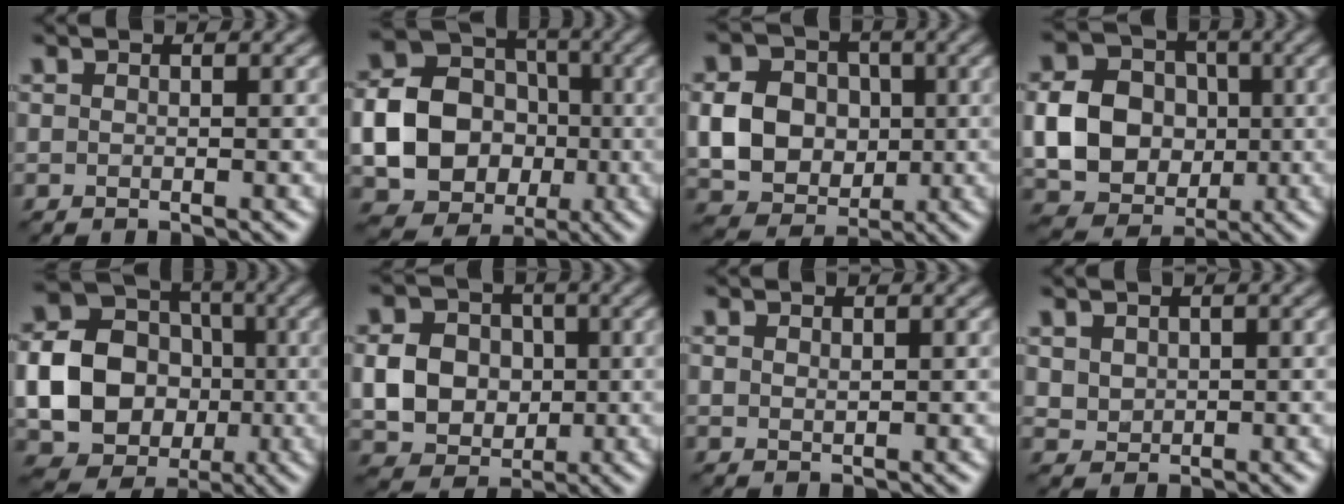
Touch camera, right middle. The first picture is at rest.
{"total": 10.8, "force": [-1.8, 9.3, 5.2], "torque": [-0.083, -0.027, -0.047]}
{"total": 7.2, "force": [-0.3, 6.2, 3.6], "torque": [-0.073, 0.000, -0.015]}
{"total": 9.1, "force": [-0.8, 7.8, 4.6], "torque": [-0.076, -0.008, -0.025]}
{"total": 13.0, "force": [-1.5, 11.7, 5.5], "torque": [-0.115, -0.019, -0.037]}
{"total": 5.8, "force": [-0.3, 5.0, 2.9], "torque": [-0.059, 0.002, -0.010]}
{"total": 0.5, "force": [0.2, 0.3, 0.3], "torque": [-0.010, -0.004, 0.006]}
{"total": 1.9, "force": [0.7, 1.6, 0.8], "torque": [-0.027, -0.003, 0.018]}